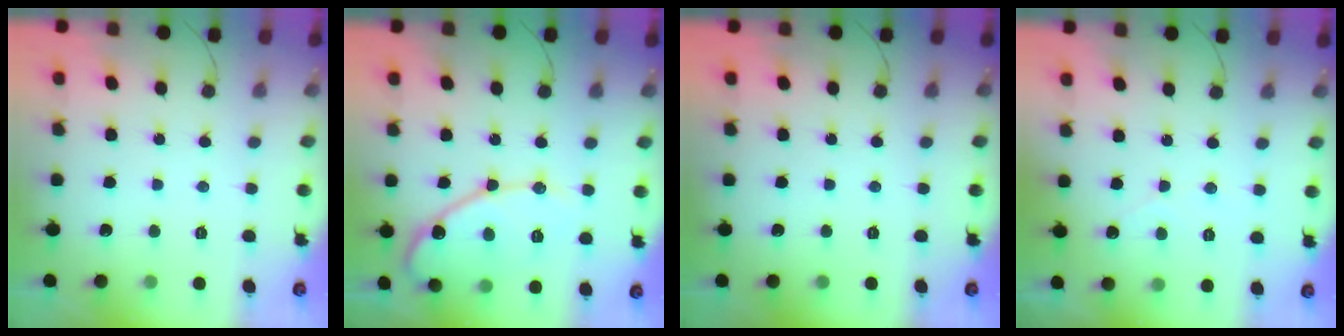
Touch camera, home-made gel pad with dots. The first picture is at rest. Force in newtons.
{"total": 14.6, "press": 14.6, "slide": 1.1}
{"total": 0.0}
{"total": 2.1, "press": 2.1, "slide": 0.1}